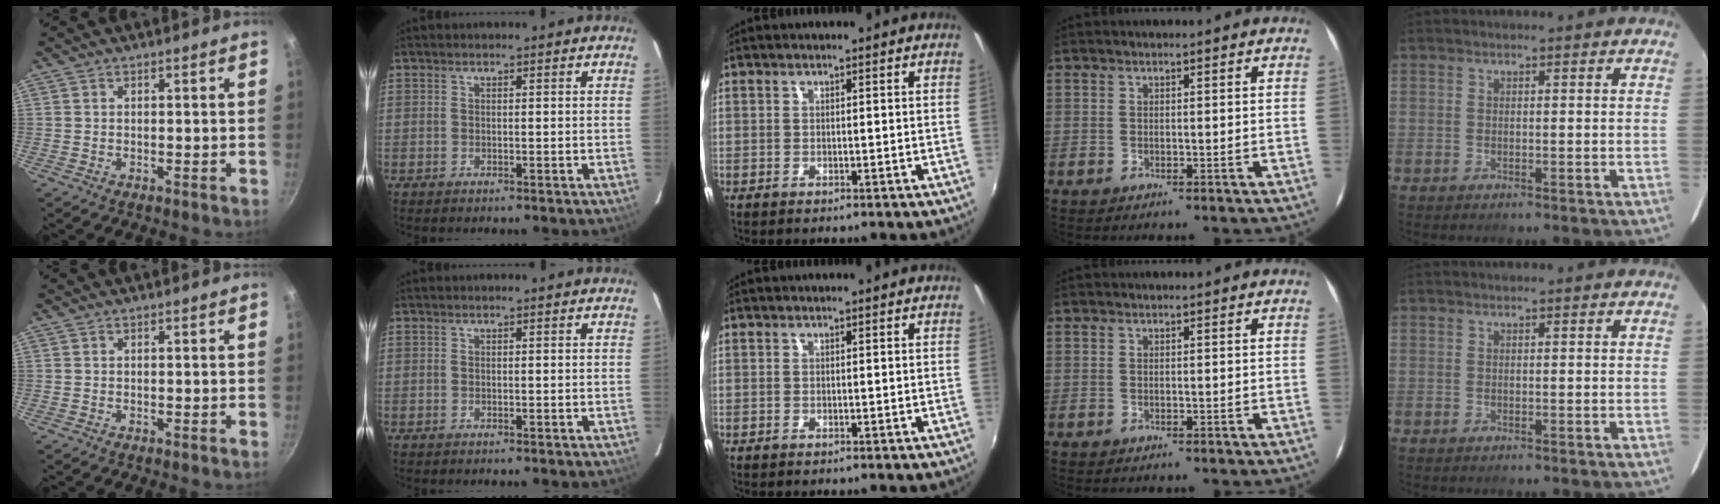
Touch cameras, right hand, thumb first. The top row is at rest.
{}